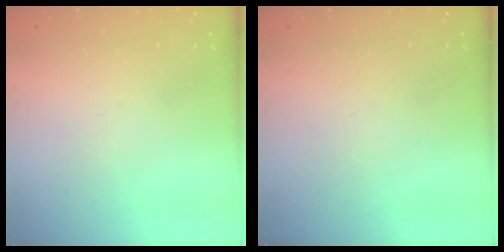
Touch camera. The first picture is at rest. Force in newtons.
{"total": 0.0}